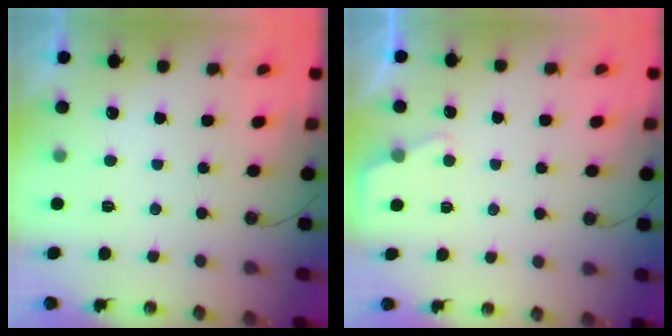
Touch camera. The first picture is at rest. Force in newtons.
{"total": 3.4, "press": 3.3, "slide": 0.5}